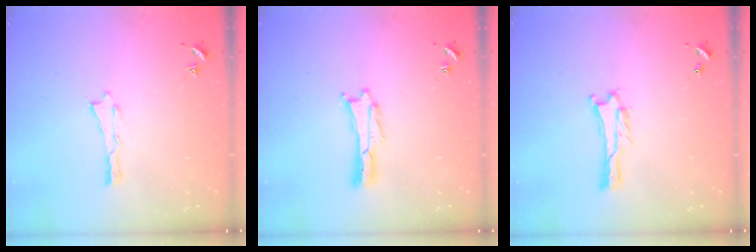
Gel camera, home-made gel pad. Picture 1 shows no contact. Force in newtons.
{"total": 0.7, "press": 0.7, "slide": 0.1}
{"total": 0.9, "press": 0.9, "slide": 0.1}